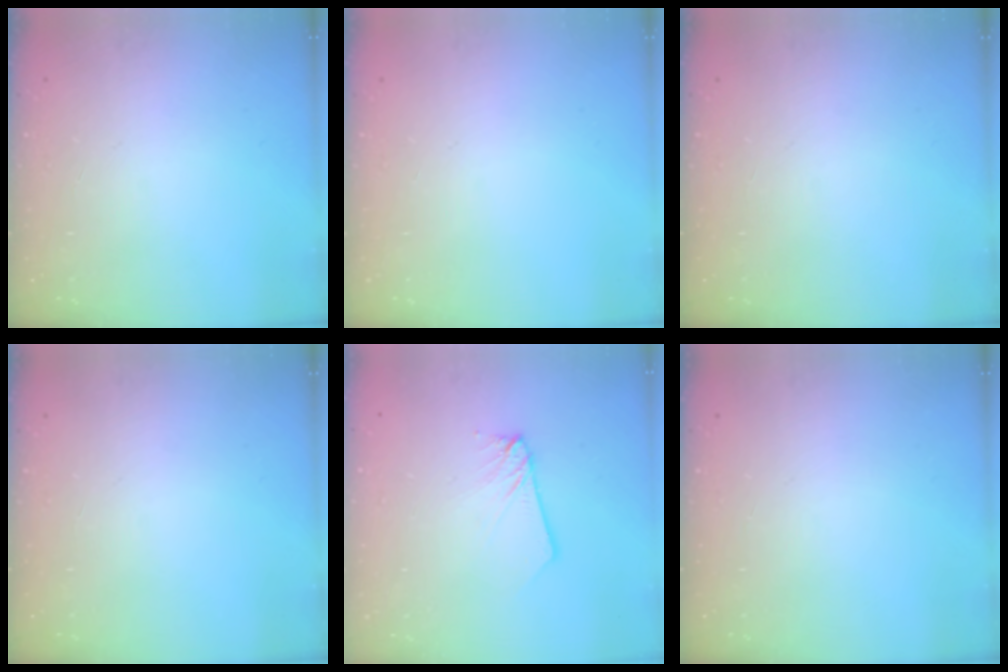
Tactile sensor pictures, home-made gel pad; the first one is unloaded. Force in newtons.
{"total": 0.0}
{"total": 0.0}
{"total": 0.0}
{"total": 2.6, "press": 2.6, "slide": 0.2}
{"total": 0.0}